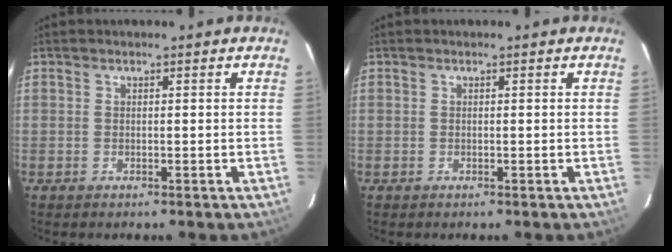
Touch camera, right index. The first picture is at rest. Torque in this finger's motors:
{"motor_torque": [0.00, 0.00, 0.00, 0.00]}